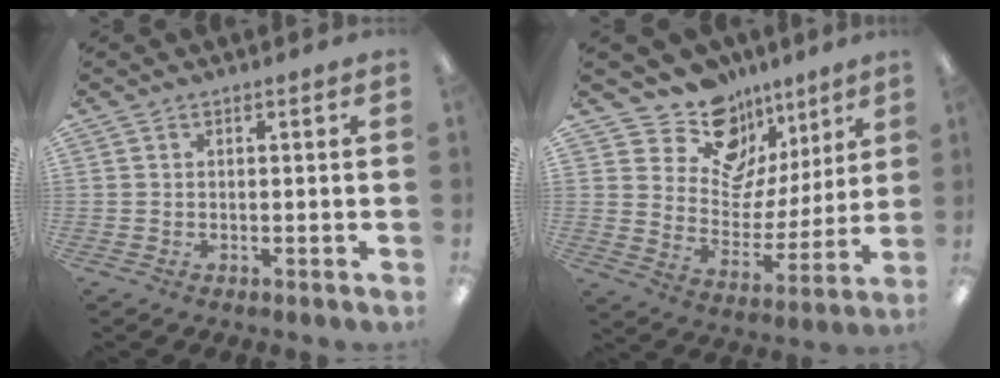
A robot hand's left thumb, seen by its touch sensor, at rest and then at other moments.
{"total": 14.4, "force": [11.1, 8.4, 3.5], "torque": [-0.069, -0.096, 0.202]}